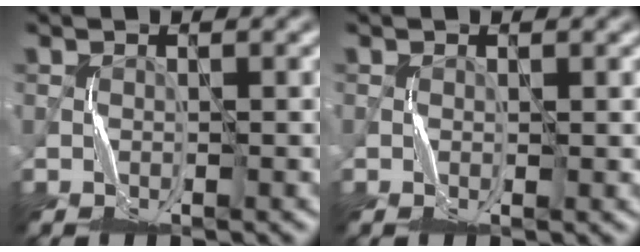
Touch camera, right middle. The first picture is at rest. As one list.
[{"total": 0.0}]